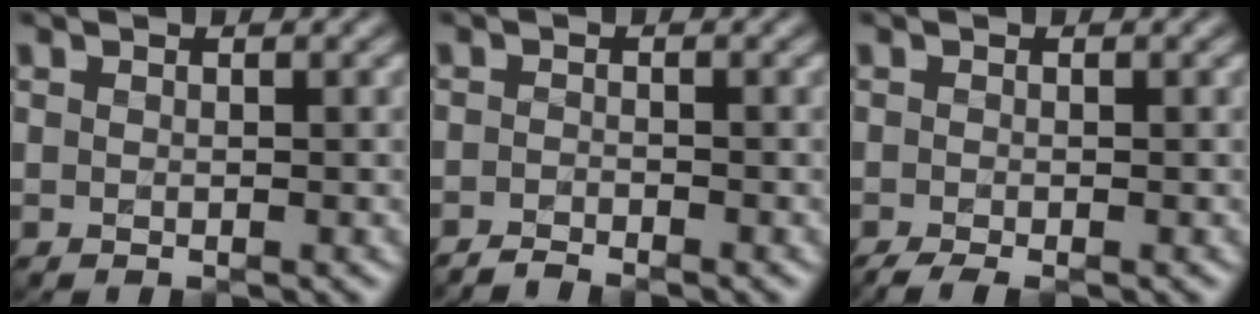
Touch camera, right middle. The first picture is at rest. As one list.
[{"total": 1.4, "force": [-1.3, 0.1, 0.4], "torque": [-0.004, -0.001, -0.030]}, {"total": 2.0, "force": [-1.5, 0.3, 1.2], "torque": [-0.022, -0.006, -0.031]}]